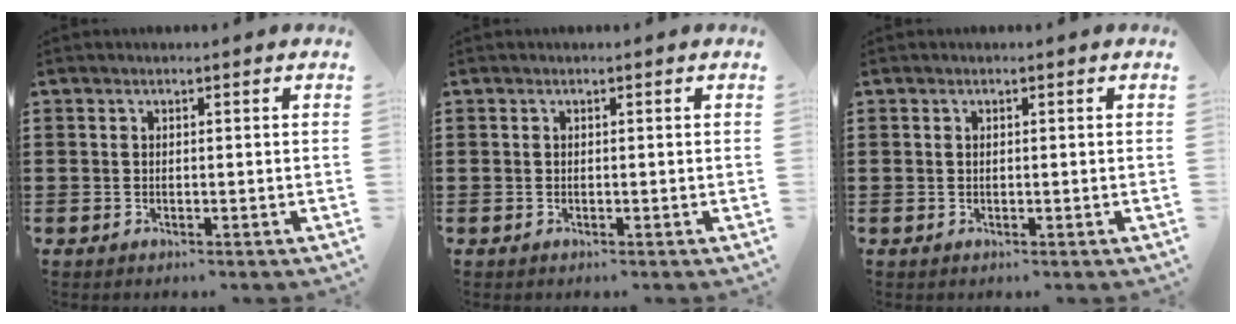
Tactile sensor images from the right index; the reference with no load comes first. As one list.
[{"total": 0.0}, {"total": 0.0}]